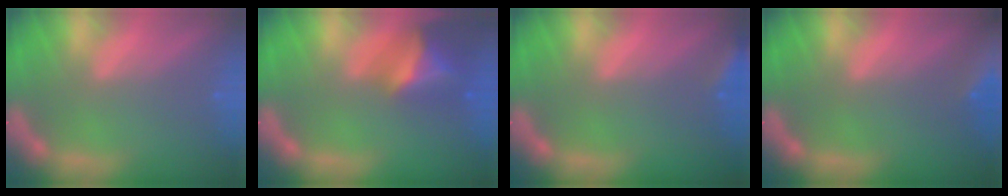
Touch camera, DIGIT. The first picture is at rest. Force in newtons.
{"total": 6.4}
{"total": 2.9}
{"total": 9.4}